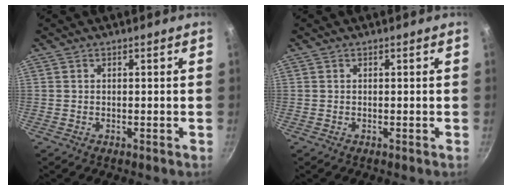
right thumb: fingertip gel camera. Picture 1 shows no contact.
{"total": 0.0}